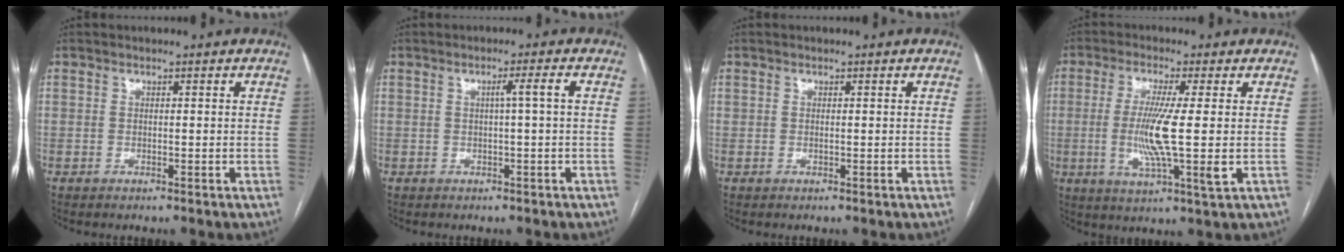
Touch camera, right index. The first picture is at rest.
{"total": 2.2, "force": [0.2, -0.5, 2.1], "torque": [-0.035, 0.003, 0.005]}
{"total": 0.0}
{"total": 9.5, "force": [-0.3, -0.3, 9.4], "torque": [-0.191, -0.016, -0.010]}